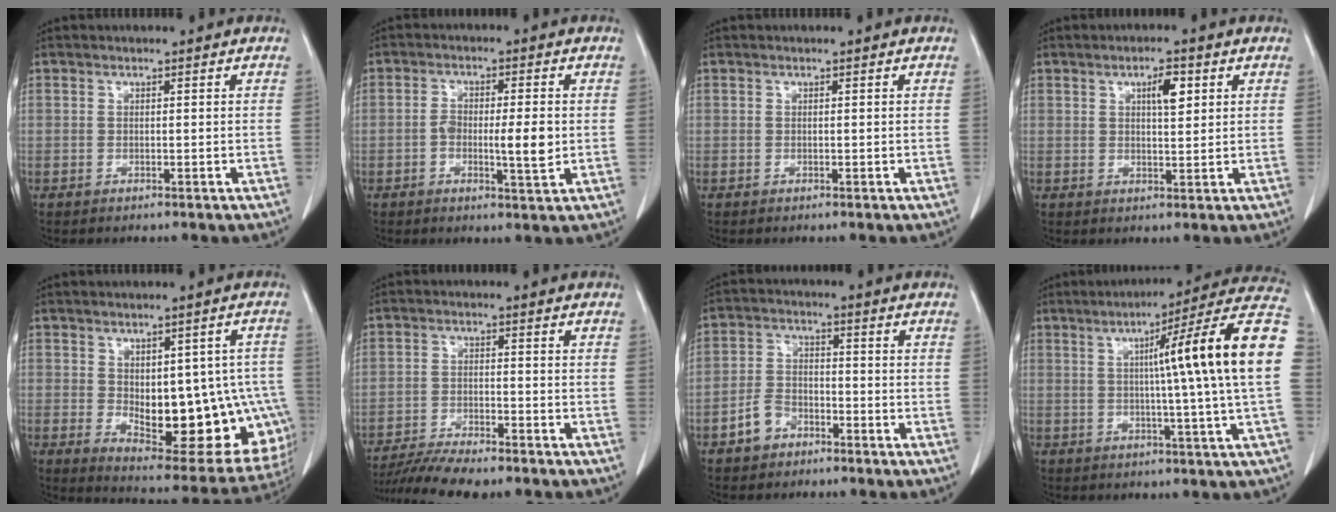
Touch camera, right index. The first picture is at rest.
{"total": 6.0, "force": [-0.7, 1.4, 5.8], "torque": [-0.100, 0.000, -0.012]}
{"total": 0.0}
{"total": 3.9, "force": [1.6, 1.1, 3.4], "torque": [-0.057, 0.001, 0.026]}
{"total": 19.7, "force": [-2.8, 9.3, 17.2], "torque": [-0.161, 0.017, -0.004]}
{"total": 9.2, "force": [-8.1, 0.7, 4.3], "torque": [-0.067, -0.016, -0.132]}
{"total": 5.0, "force": [-2.9, 3.5, 2.1], "torque": [-0.050, 0.013, -0.050]}
{"total": 18.6, "force": [2.2, -2.0, 18.4], "torque": [-0.231, 0.021, 0.016]}